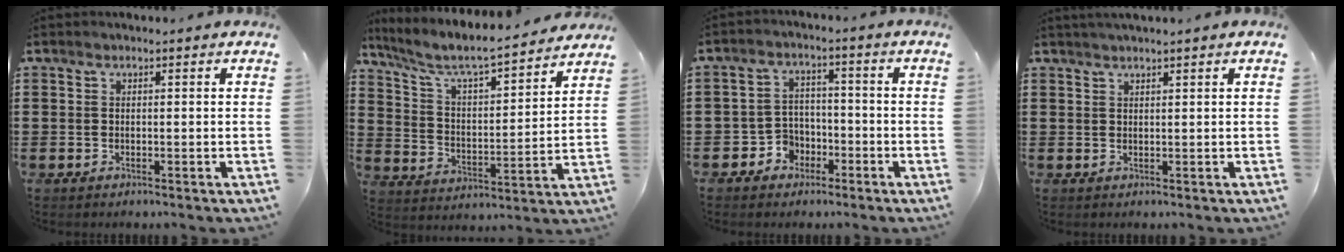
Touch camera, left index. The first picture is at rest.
{"total": 6.5, "force": [5.5, 0.5, 3.4], "torque": [-0.089, -0.040, 0.085]}
{"total": 4.3, "force": [-2.4, 3.5, 1.0], "torque": [-0.029, 0.009, -0.048]}
{"total": 1.2, "force": [1.1, -0.2, 0.5], "torque": [-0.010, -0.001, 0.020]}